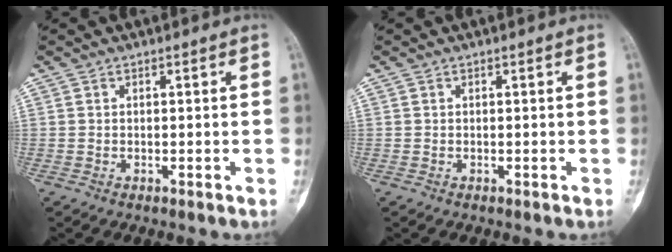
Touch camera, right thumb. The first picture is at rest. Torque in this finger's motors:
{"motor_torque": [0.05, -0.05, 0.08, 0.00, 0.02]}